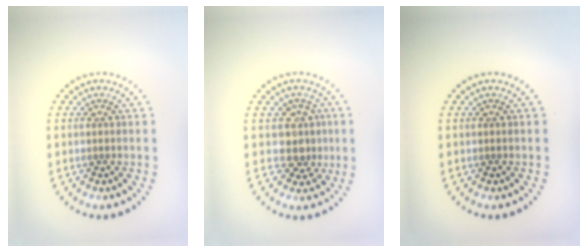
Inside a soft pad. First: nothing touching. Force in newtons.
{"total": 2.6, "press": 2.1, "slide": 1.5}
{"total": 0.0}